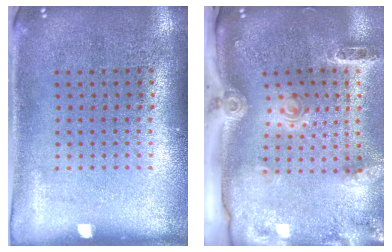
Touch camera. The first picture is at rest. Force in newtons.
{"total": 3.0, "press": 2.1, "slide": 2.2}